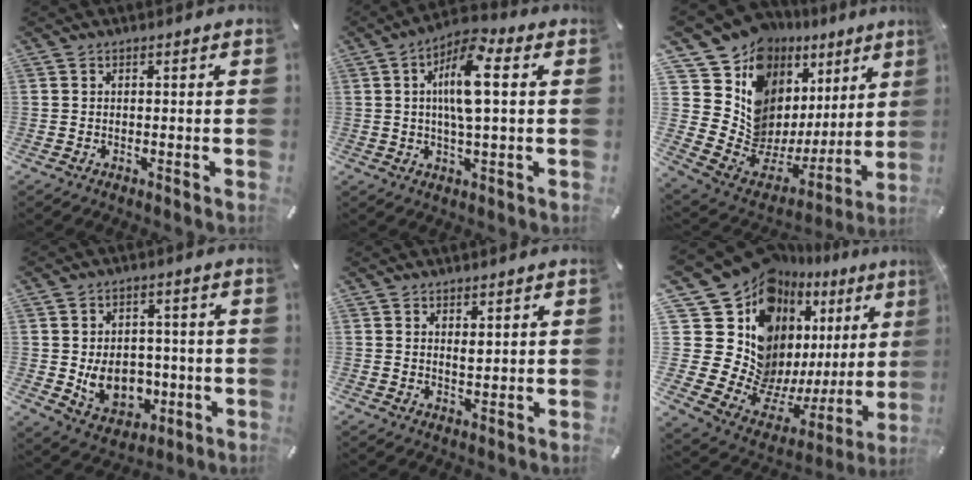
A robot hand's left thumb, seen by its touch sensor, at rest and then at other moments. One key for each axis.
{"total": 11.1, "fx": 1.9, "fy": 3.3, "fz": 10.4, "tx": -0.199, "ty": 0.000, "tz": 0.029}
{"total": 10.9, "fx": 6.6, "fy": 7.6, "fz": 4.1, "tx": -0.073, "ty": -0.103, "tz": 0.124}
{"total": 10.9, "fx": -1.2, "fy": 9.1, "fz": 5.9, "tx": -0.086, "ty": 0.004, "tz": -0.014}
{"total": 2.0, "fx": 1.2, "fy": 1.1, "fz": 1.2, "tx": -0.017, "ty": -0.005, "tz": 0.021}
{"total": 22.1, "fx": 10.8, "fy": 15.0, "fz": 12.1, "tx": -0.131, "ty": -0.176, "tz": 0.239}